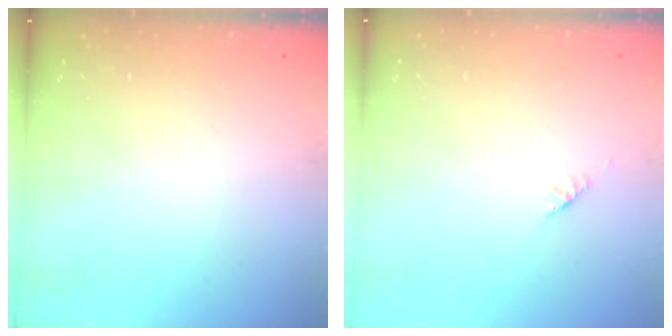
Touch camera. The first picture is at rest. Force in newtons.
{"total": 1.4, "press": 1.3, "slide": 0.5}